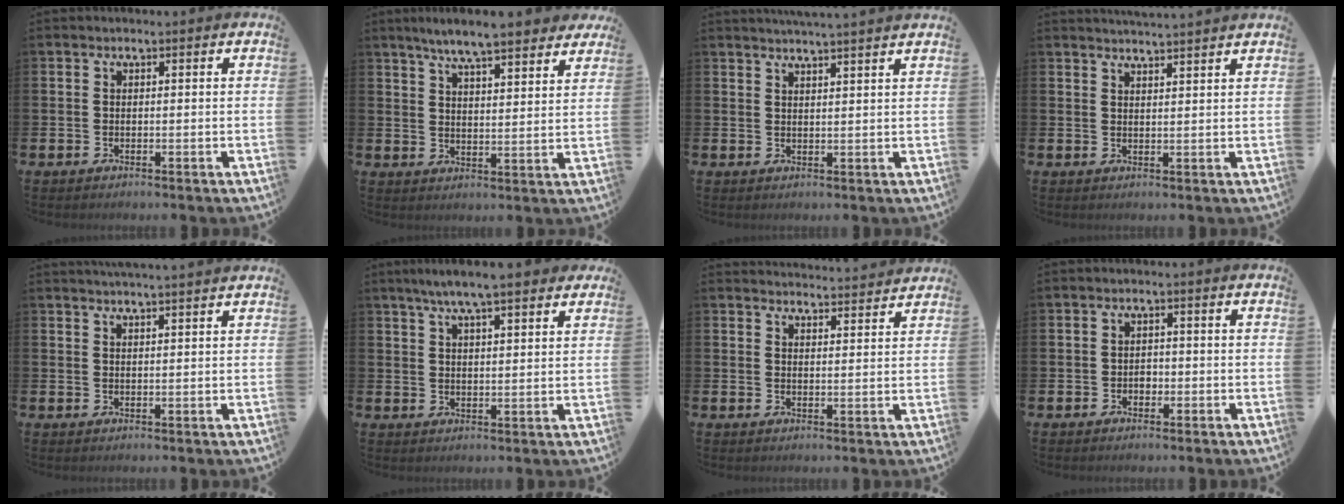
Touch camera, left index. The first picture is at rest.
{"total": 7.1, "force": [6.6, 0.8, 2.5], "torque": [-0.053, -0.035, 0.112]}
{"total": 3.0, "force": [2.9, -0.8, 0.0], "torque": [0.002, -0.019, 0.052]}
{"total": 2.9, "force": [2.8, -0.5, -0.1], "torque": [0.002, -0.018, 0.051]}
{"total": 2.6, "force": [2.5, -0.5, 0.1], "torque": [0.001, -0.015, 0.046]}
{"total": 6.4, "force": [5.7, 0.8, 2.9], "torque": [-0.053, -0.018, 0.098]}
{"total": 3.7, "force": [3.7, -0.1, -0.2], "torque": [0.000, -0.029, 0.065]}
{"total": 1.3, "force": [-0.4, 1.1, 0.6], "torque": [0.000, -0.002, -0.012]}